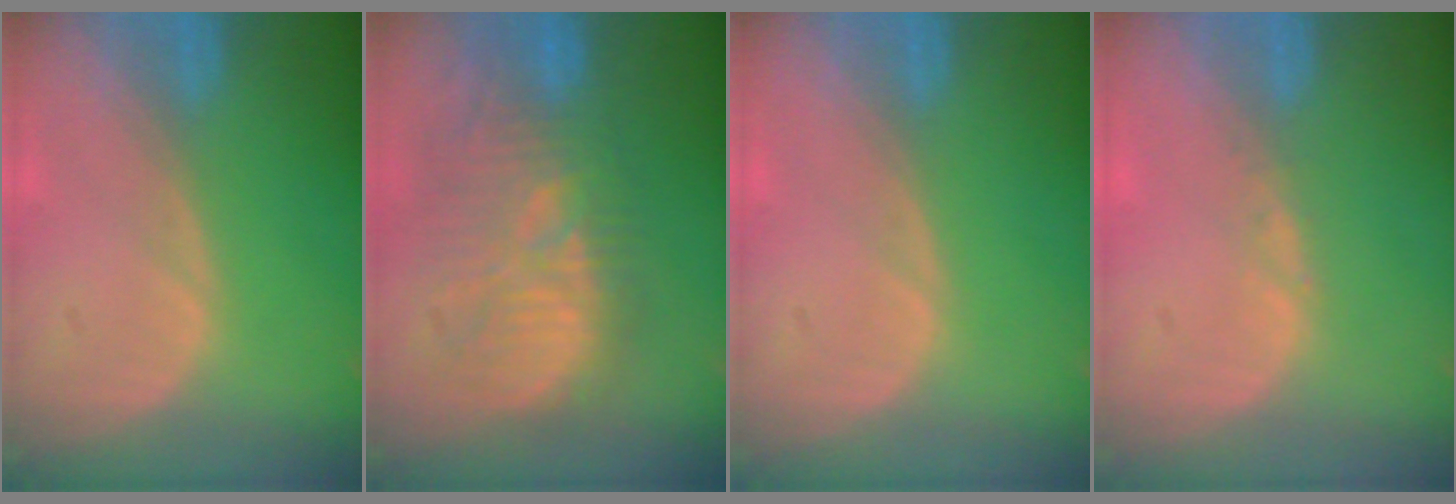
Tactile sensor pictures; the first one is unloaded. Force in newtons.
{"total": 11.1, "press": 10.9, "slide": 1.8}
{"total": 0.0}
{"total": 0.6, "press": 0.5, "slide": 0.3}